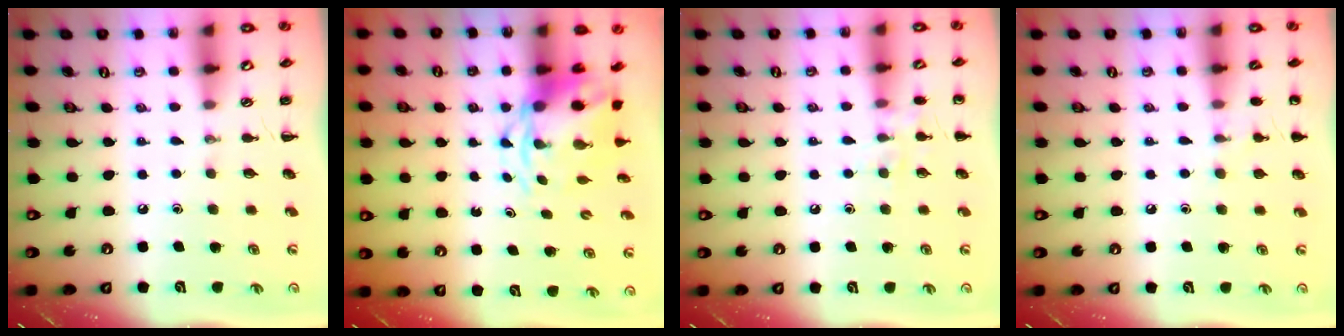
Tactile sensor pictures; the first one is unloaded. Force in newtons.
{"total": 5.8, "press": 5.7, "slide": 1.0}
{"total": 6.8, "press": 6.7, "slide": 1.1}
{"total": 6.7, "press": 6.4, "slide": 1.9}